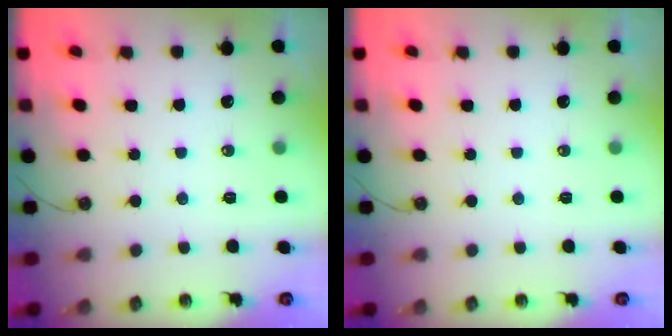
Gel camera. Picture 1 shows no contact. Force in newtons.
{"total": 0.0}